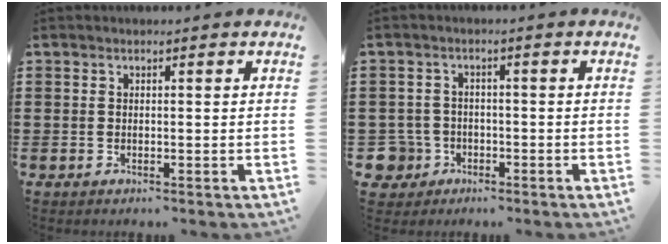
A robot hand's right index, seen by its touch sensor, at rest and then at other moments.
{"total": 4.3, "force": [-2.2, 3.6, 1.0], "torque": [-0.056, -0.002, -0.050]}